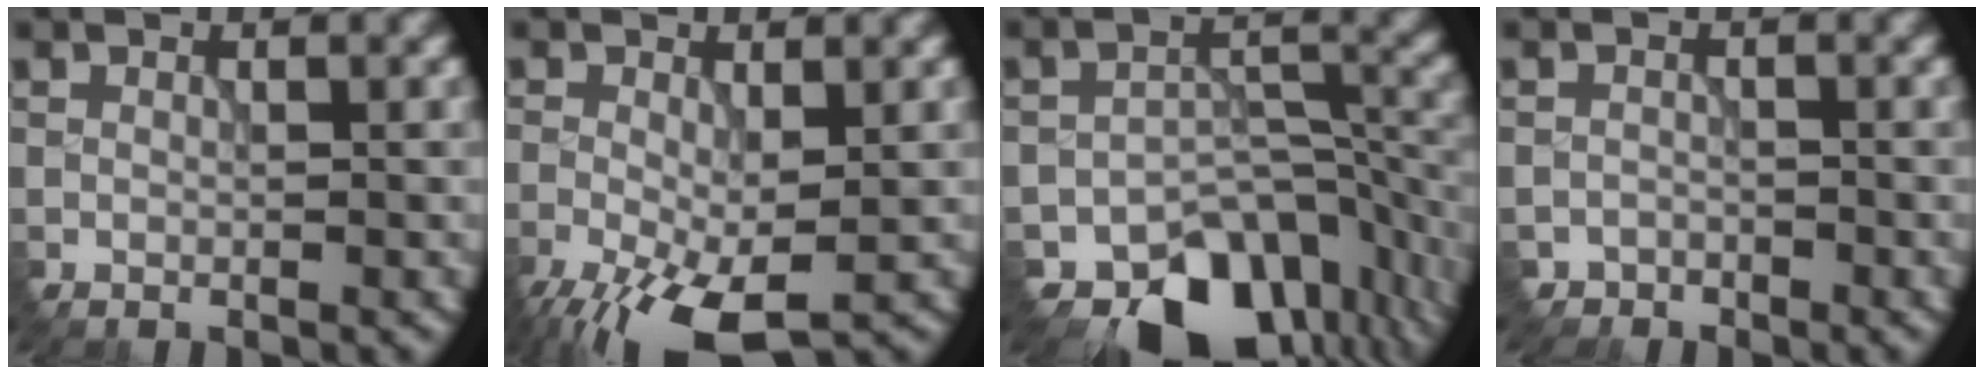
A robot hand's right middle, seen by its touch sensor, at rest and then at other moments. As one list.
[{"total": 8.1, "force": [-4.3, 2.9, 6.3], "torque": [-0.125, -0.027, -0.075]}, {"total": 10.9, "force": [-8.4, 5.5, 4.3], "torque": [-0.044, -0.012, -0.120]}, {"total": 1.8, "force": [-1.3, 0.3, -1.2], "torque": [0.032, 0.000, -0.028]}]